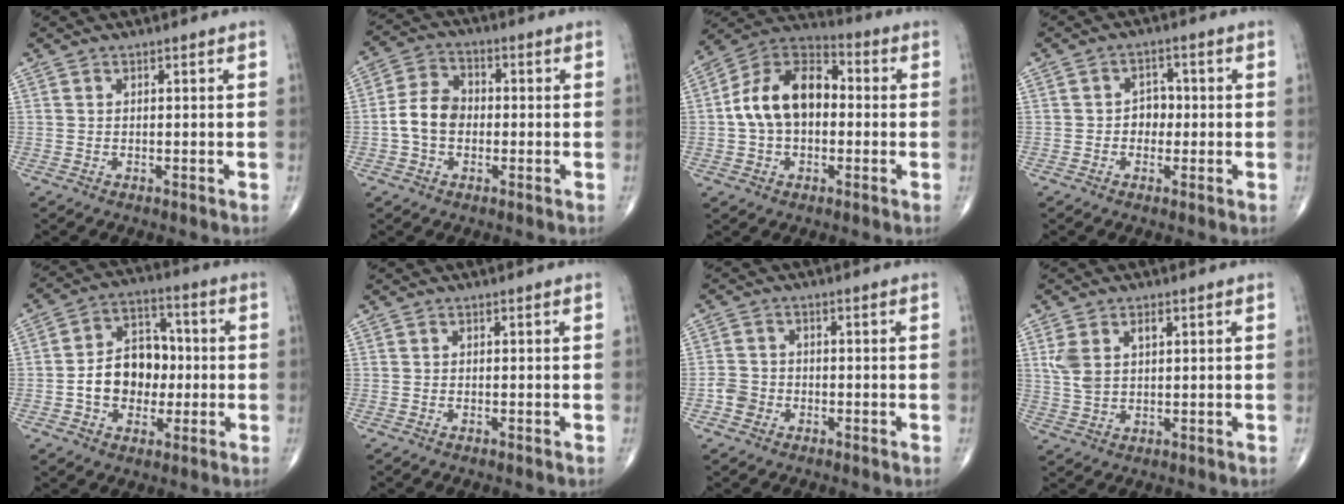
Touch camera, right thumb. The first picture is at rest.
{"total": 7.5, "force": [-1.1, 5.6, 4.9], "torque": [-0.082, 0.025, -0.030]}
{"total": 14.8, "force": [0.0, 9.8, 11.1], "torque": [-0.174, 0.037, -0.015]}
{"total": 3.6, "force": [-0.4, 2.9, 2.0], "torque": [-0.003, 0.011, -0.016]}
{"total": 12.6, "force": [-1.4, 9.4, 8.3], "torque": [-0.092, 0.033, -0.029]}
{"total": 0.0}
{"total": 3.3, "force": [-1.4, 2.8, 1.1], "torque": [-0.005, 0.013, -0.032]}
{"total": 6.1, "force": [2.1, 3.6, 4.4], "torque": [-0.089, 0.003, 0.049]}